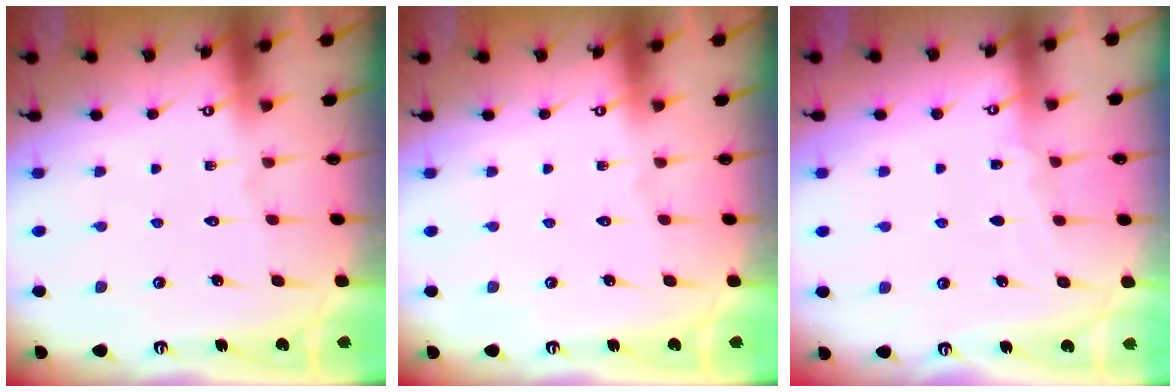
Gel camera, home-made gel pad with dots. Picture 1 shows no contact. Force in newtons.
{"total": 0.0}
{"total": 3.0, "press": 3.0, "slide": 0.3}